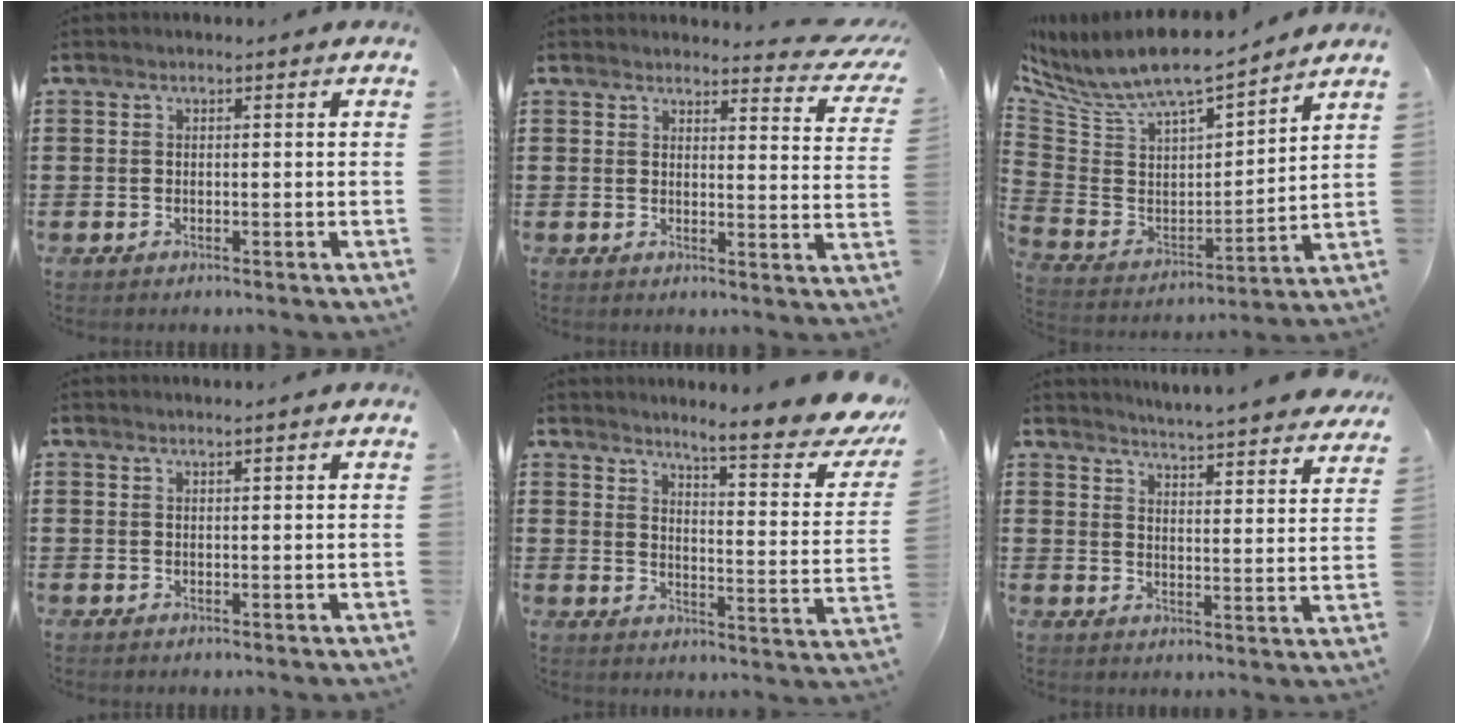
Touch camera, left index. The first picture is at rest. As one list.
[{"total": 3.3, "force": [3.1, 0.4, 1.0], "torque": [-0.017, -0.018, 0.052]}, {"total": 8.1, "force": [7.2, 1.5, 3.4], "torque": [-0.102, -0.057, 0.120]}, {"total": 0.8, "force": [0.7, -0.2, 0.2], "torque": [-0.002, -0.003, 0.014]}, {"total": 8.1, "force": [6.8, 0.1, 4.5], "torque": [-0.081, -0.053, 0.107]}, {"total": 4.3, "force": [4.2, -0.6, 0.1], "torque": [-0.017, -0.038, 0.069]}]